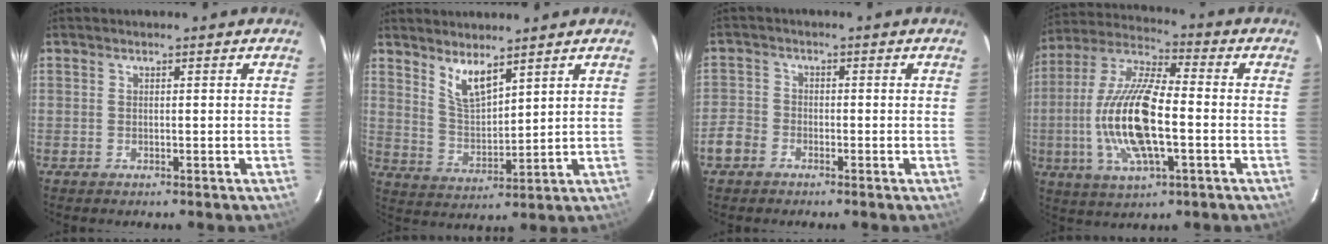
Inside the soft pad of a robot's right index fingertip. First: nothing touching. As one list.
[{"total": 6.7, "force": [4.8, 1.9, 4.2], "torque": [-0.079, -0.008, 0.100]}, {"total": 4.8, "force": [-2.7, 3.8, 1.3], "torque": [-0.029, 0.013, -0.057]}, {"total": 17.6, "force": [-3.1, 5.6, 16.4], "torque": [-0.334, -0.002, -0.064]}]